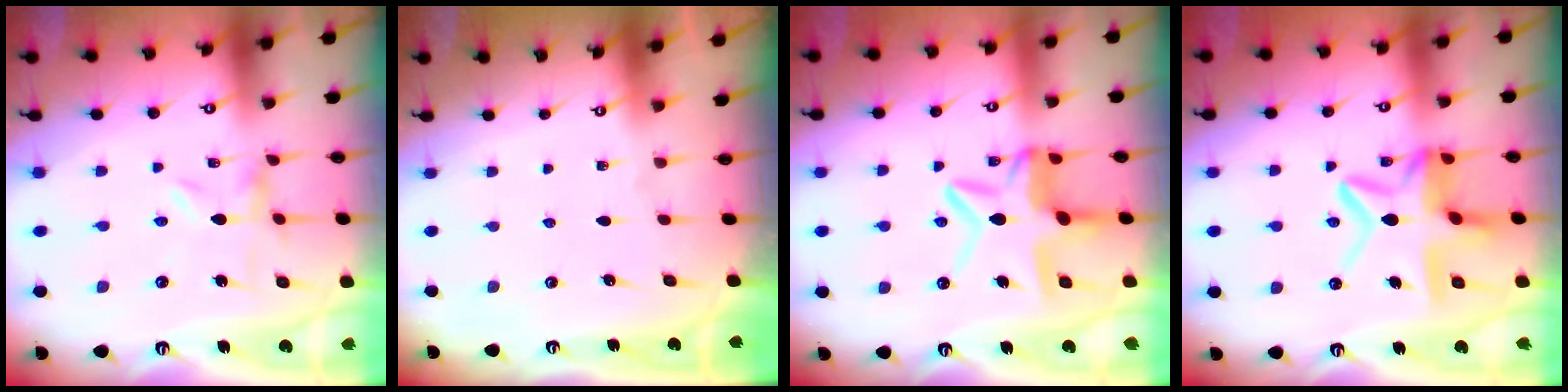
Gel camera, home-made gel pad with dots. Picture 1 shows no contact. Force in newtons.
{"total": 0.0}
{"total": 11.8, "press": 11.7, "slide": 1.1}
{"total": 13.6, "press": 13.6, "slide": 1.3}